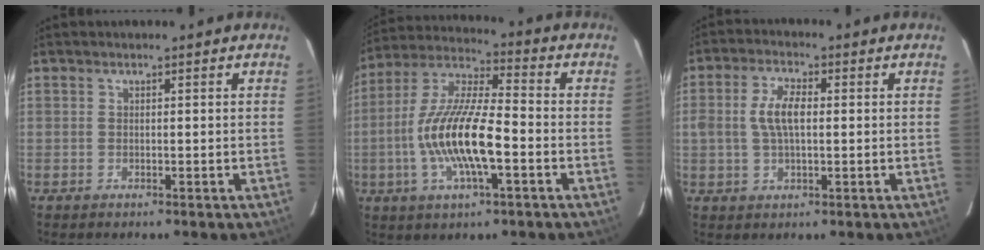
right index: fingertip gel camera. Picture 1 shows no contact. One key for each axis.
{"total": 16.1, "fx": -4.0, "fy": 4.3, "fz": 15.0, "tx": -0.299, "ty": -0.002, "tz": -0.080}
{"total": 6.3, "fx": 0.4, "fy": 2.9, "fz": 5.5, "tx": -0.107, "ty": 0.009, "tz": 0.009}